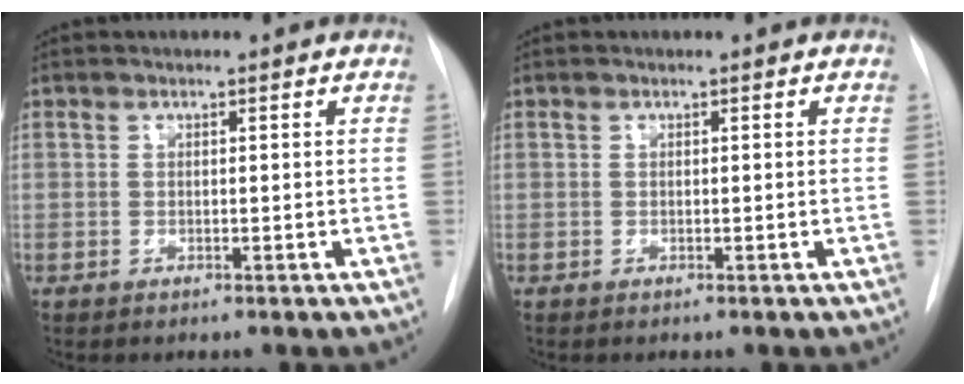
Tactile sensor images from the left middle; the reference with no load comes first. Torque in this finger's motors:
{"motor_torque": [0.00, 0.00, 0.00, 0.01]}